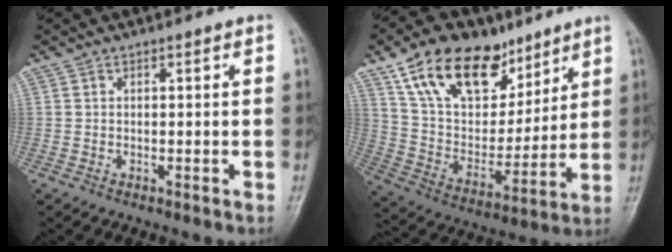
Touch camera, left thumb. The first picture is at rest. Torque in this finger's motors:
{"motor_torque": [0.43, 0.31, 1.44, -1.33, 0.26]}